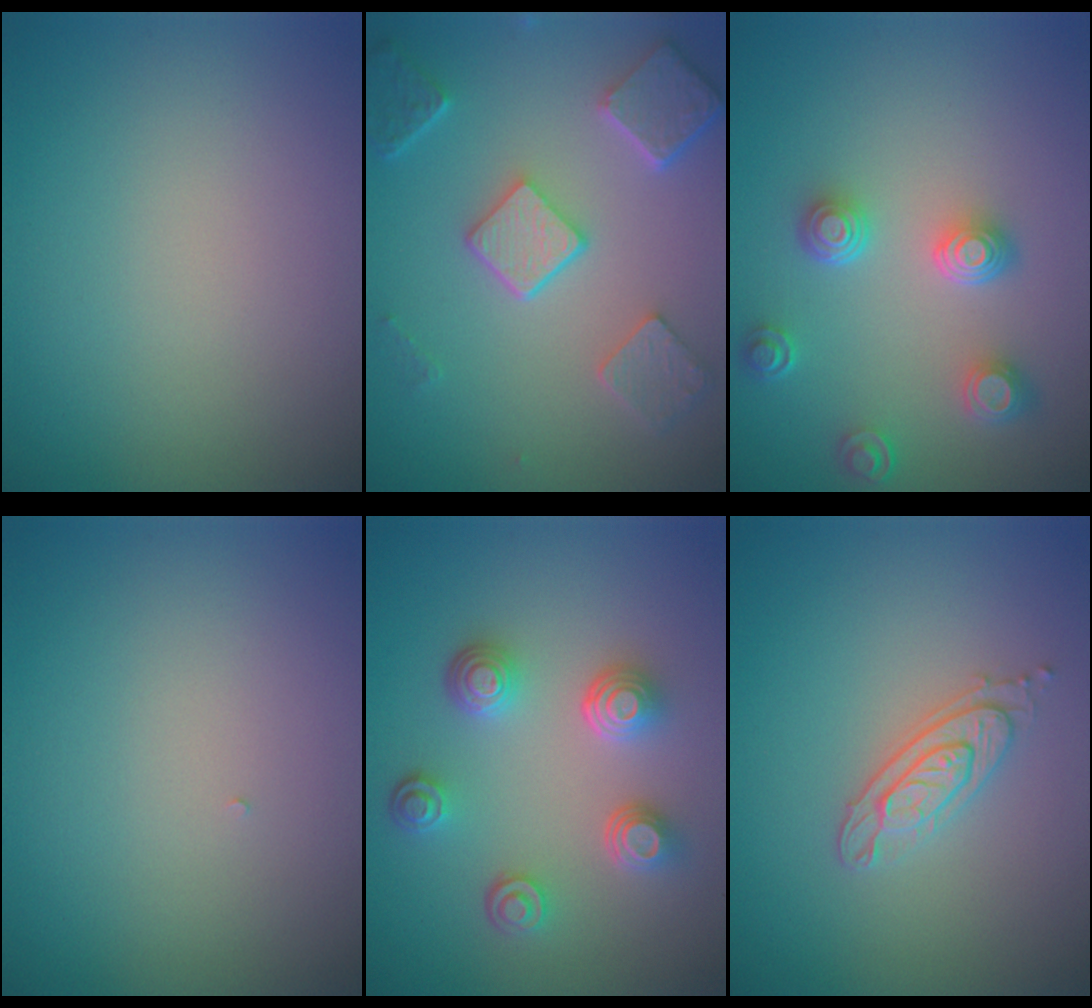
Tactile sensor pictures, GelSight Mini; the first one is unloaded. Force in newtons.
{"total": 5.3, "press": 4.1, "slide": 3.4}
{"total": 4.0, "press": 3.2, "slide": 2.5}
{"total": 0.0}
{"total": 4.4, "press": 3.5, "slide": 2.7}
{"total": 2.6, "press": 2.4, "slide": 1.0}